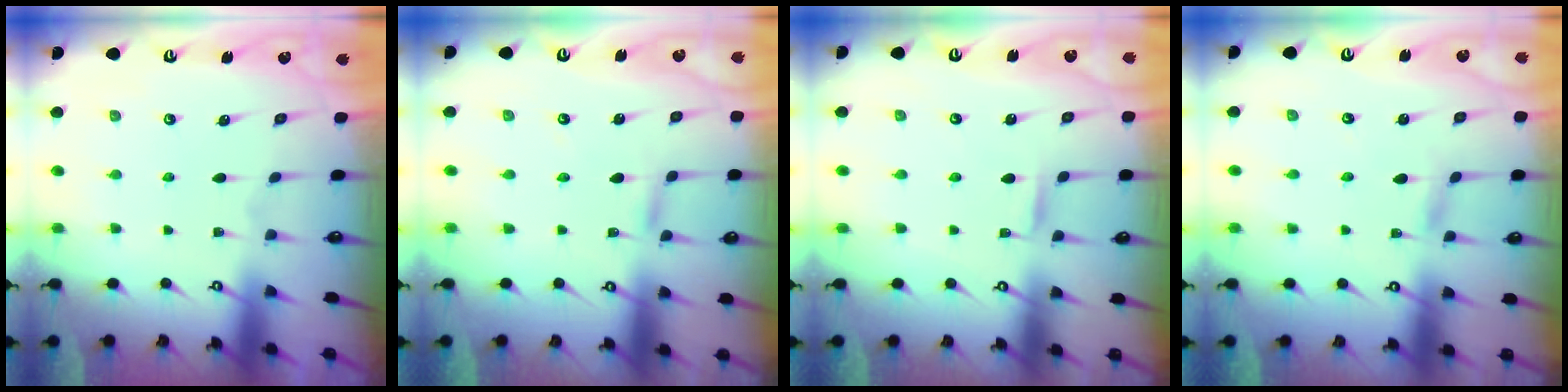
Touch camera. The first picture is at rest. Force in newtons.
{"total": 2.1, "press": 2.1, "slide": 0.2}
{"total": 1.3, "press": 1.3, "slide": 0.2}
{"total": 2.1, "press": 2.1, "slide": 0.2}